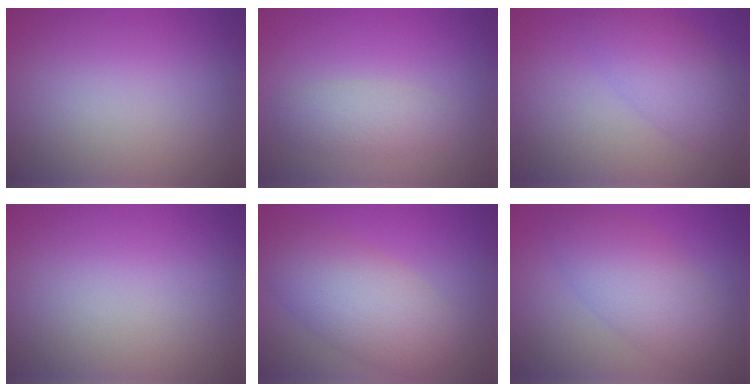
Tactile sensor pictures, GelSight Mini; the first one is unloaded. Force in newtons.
{"total": 2.3, "press": 2.3, "slide": 0.1}
{"total": 3.8, "press": 3.8, "slide": 0.1}
{"total": 0.0}
{"total": 6.5, "press": 6.5, "slide": 0.1}
{"total": 5.4, "press": 5.4, "slide": 0.2}